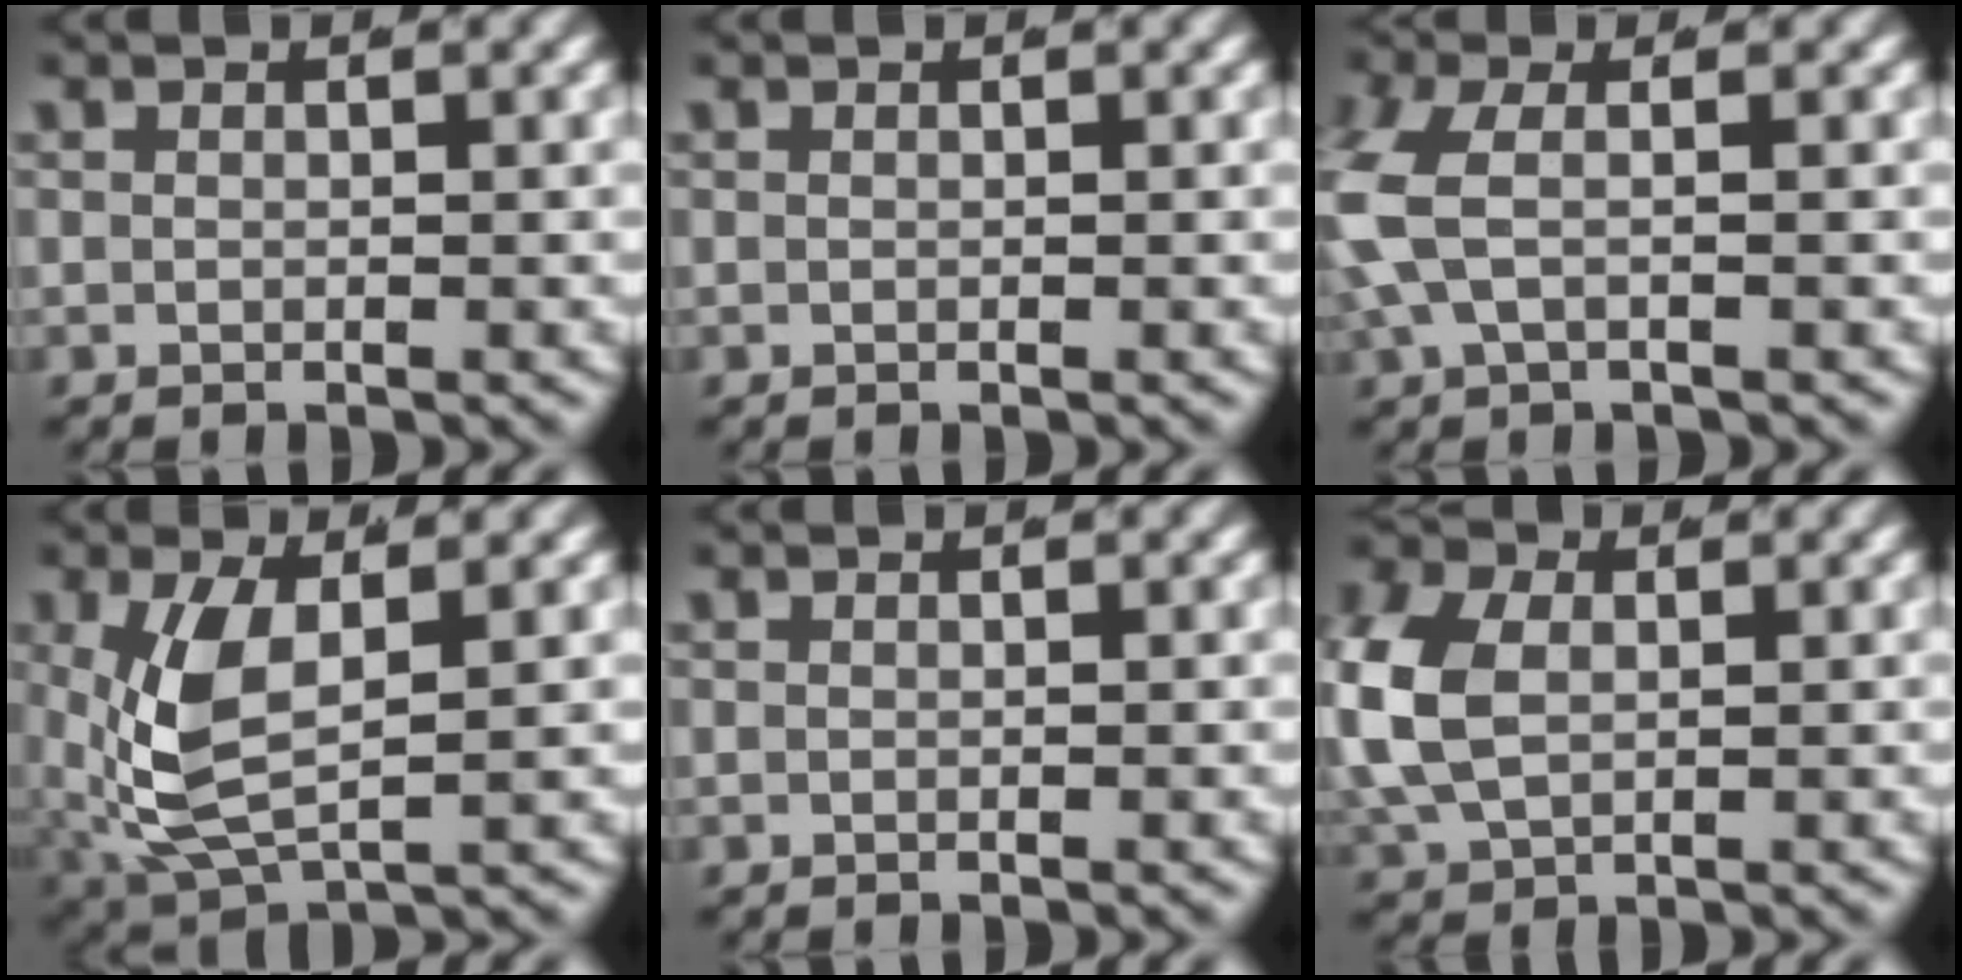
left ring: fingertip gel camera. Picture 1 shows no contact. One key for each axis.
{"total": 0.0}
{"total": 3.7, "fx": -0.1, "fy": 2.2, "fz": 2.9, "tx": -0.094, "ty": -0.013, "tz": 0.007}
{"total": 5.5, "fx": 0.3, "fy": 2.9, "fz": 4.7, "tx": -0.120, "ty": -0.022, "tz": 0.025}
{"total": 0.0}
{"total": 5.5, "fx": 0.6, "fy": 4.3, "fz": 3.4, "tx": -0.108, "ty": -0.017, "tz": 0.024}